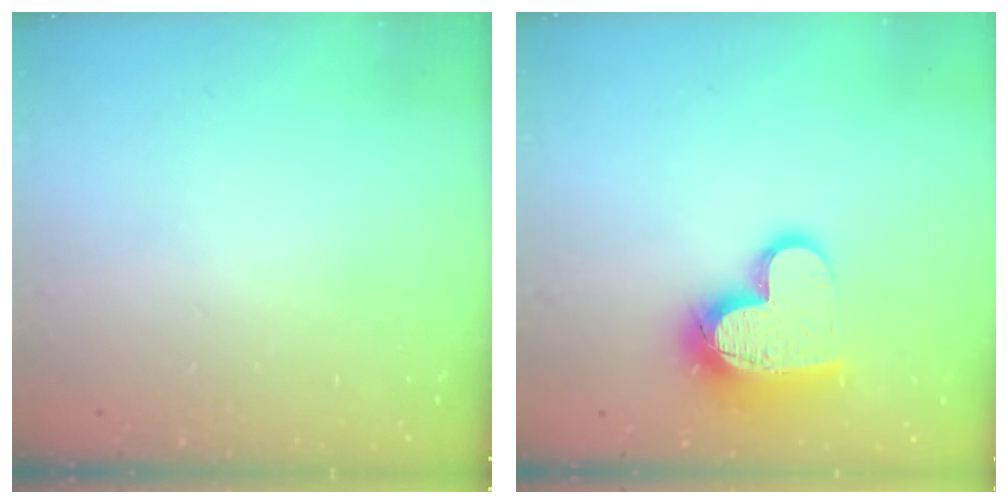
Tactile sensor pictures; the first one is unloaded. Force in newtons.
{"total": 15.8, "press": 15.8, "slide": 1.2}